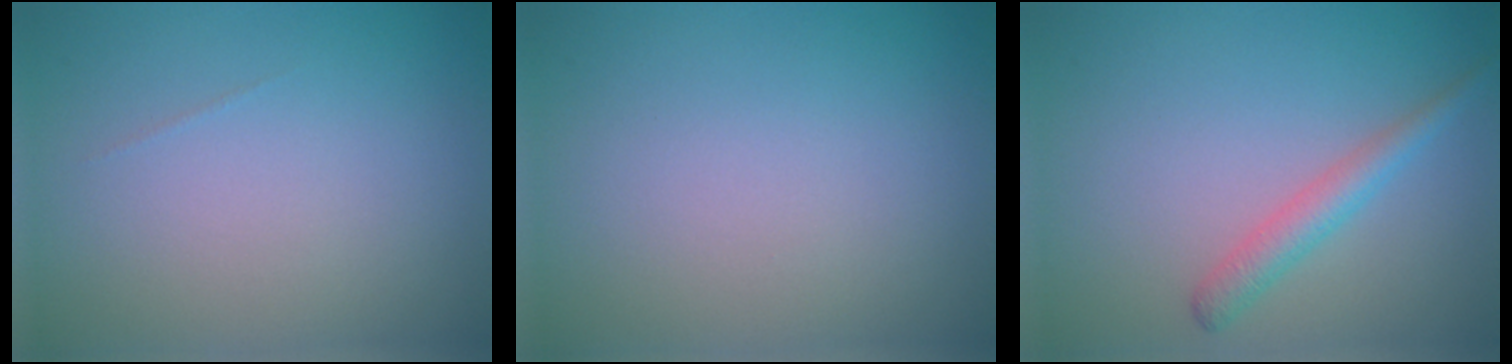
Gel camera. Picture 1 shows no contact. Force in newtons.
{"total": 0.0}
{"total": 2.3, "press": 2.3, "slide": 0.1}